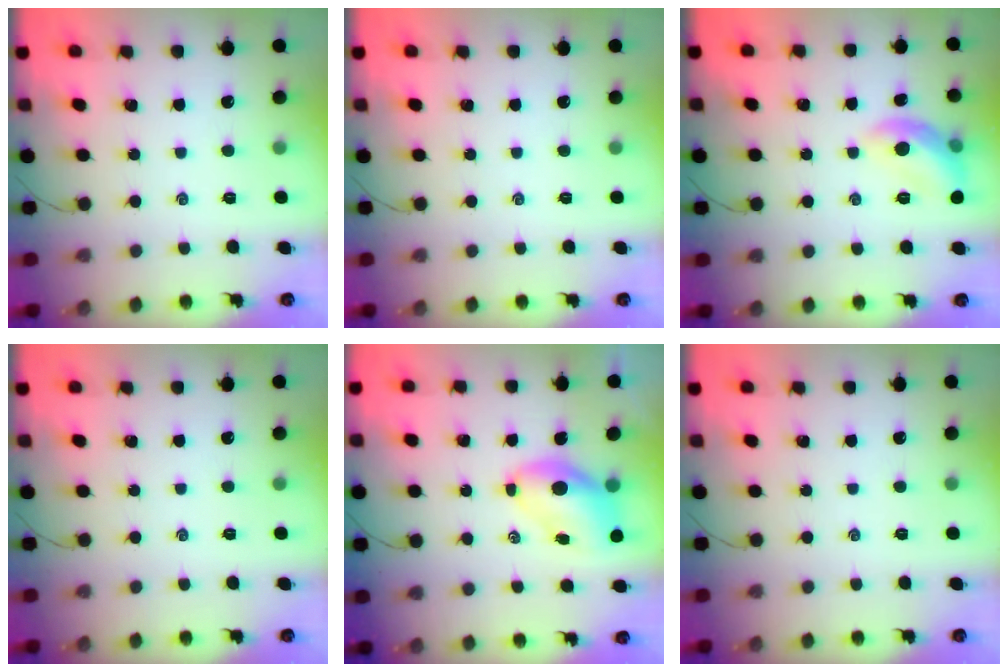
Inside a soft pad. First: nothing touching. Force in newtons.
{"total": 0.0}
{"total": 10.1, "press": 10.1, "slide": 1.0}
{"total": 0.0}
{"total": 7.5, "press": 7.3, "slide": 1.6}
{"total": 0.0}